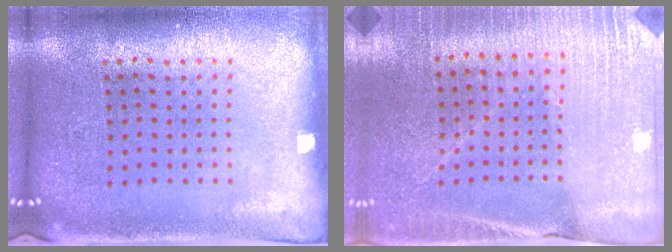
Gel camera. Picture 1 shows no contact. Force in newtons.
{"total": 2.9, "press": 2.9, "slide": 0.2}